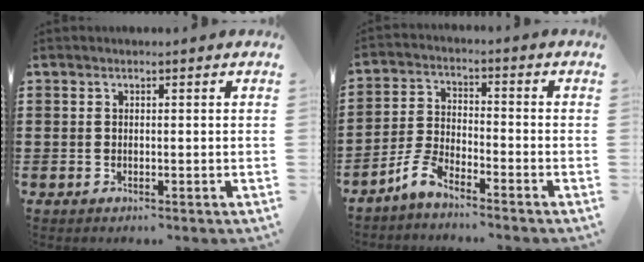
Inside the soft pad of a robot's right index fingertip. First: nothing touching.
{"total": 4.8, "force": [-4.2, 0.8, 2.1], "torque": [-0.064, -0.002, -0.090]}